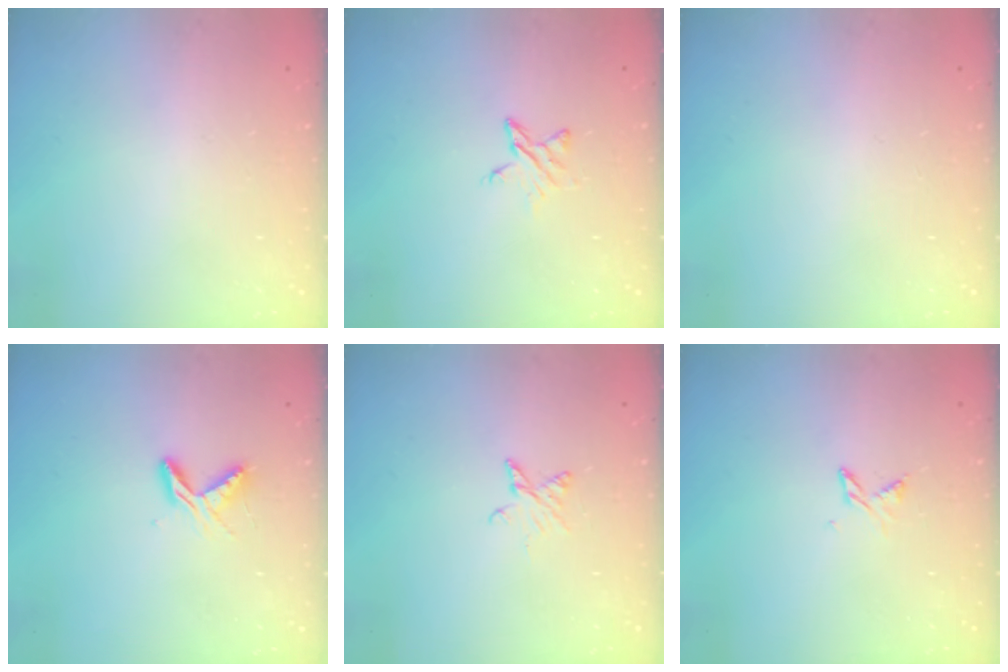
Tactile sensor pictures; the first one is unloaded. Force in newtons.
{"total": 4.7, "press": 4.7, "slide": 0.5}
{"total": 0.0}
{"total": 5.4, "press": 5.4, "slide": 0.5}
{"total": 3.1, "press": 3.1, "slide": 0.4}
{"total": 2.9, "press": 2.8, "slide": 0.5}